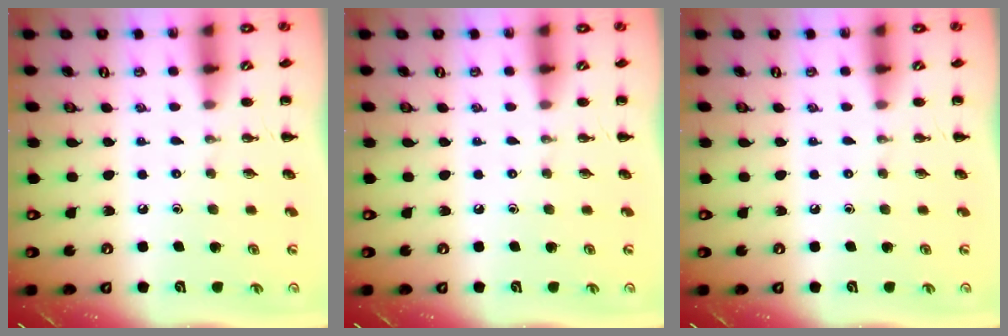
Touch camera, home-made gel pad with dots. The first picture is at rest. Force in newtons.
{"total": 0.0}
{"total": 0.0}